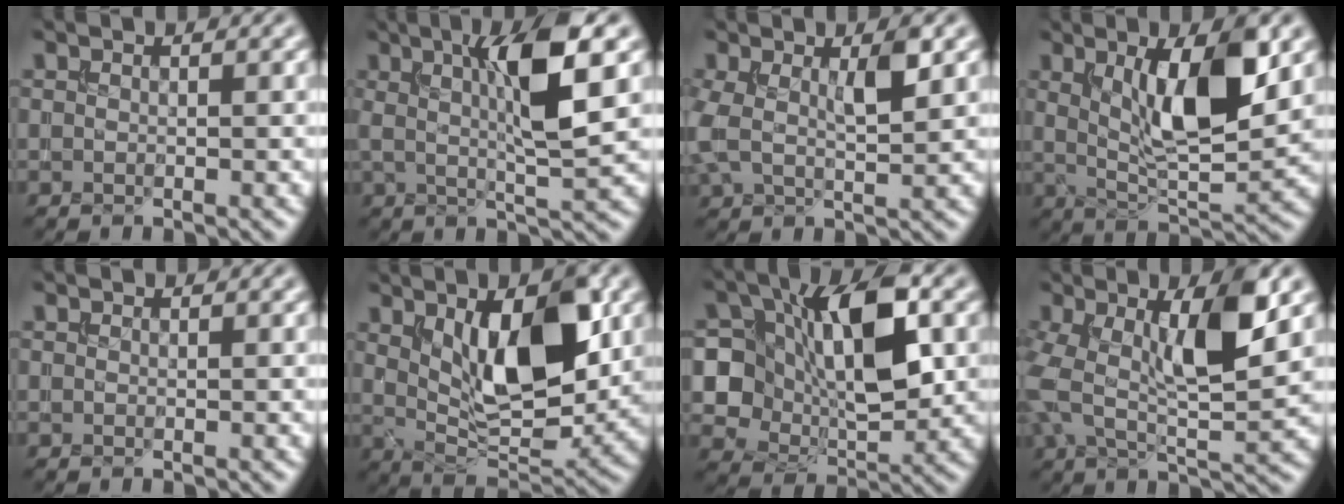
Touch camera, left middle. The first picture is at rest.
{"total": 7.6, "force": [2.1, 1.2, 7.2], "torque": [-0.113, 0.003, 0.035]}
{"total": 4.3, "force": [1.0, 1.7, 3.8], "torque": [-0.086, 0.002, 0.016]}
{"total": 8.8, "force": [2.5, 2.6, 8.1], "torque": [-0.136, -0.017, 0.048]}
{"total": 0.0}
{"total": 10.1, "force": [2.9, 4.0, 8.8], "torque": [-0.142, -0.009, 0.051]}
{"total": 10.3, "force": [1.8, 6.2, 8.0], "torque": [-0.129, 0.007, 0.027]}
{"total": 9.1, "force": [1.5, 3.3, 8.4], "torque": [-0.155, 0.006, 0.021]}